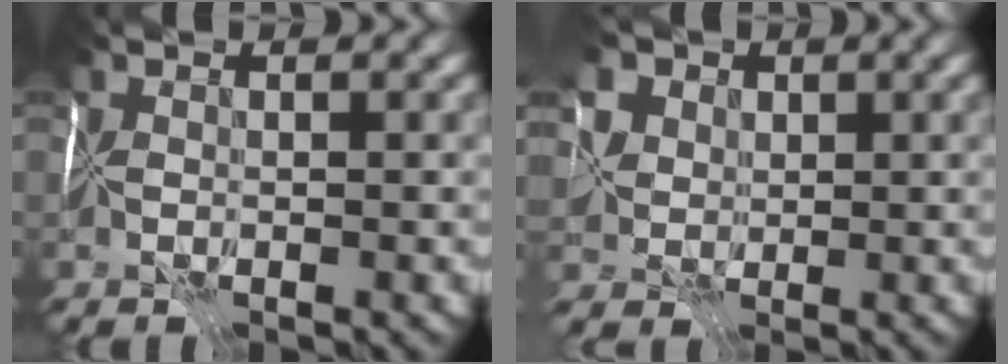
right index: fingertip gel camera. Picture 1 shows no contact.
{"total": 8.4, "force": [4.1, 6.1, 4.0], "torque": [-0.069, 0.022, 0.056]}